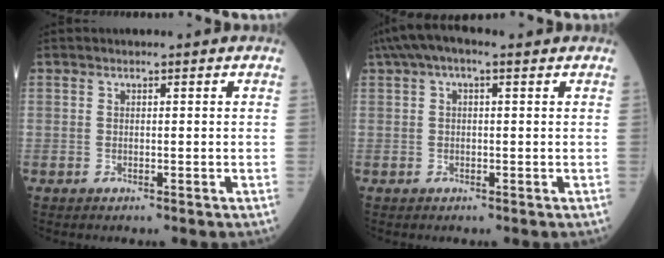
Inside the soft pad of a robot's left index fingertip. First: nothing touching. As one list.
[{"total": 5.3, "force": [3.0, 1.8, 4.0], "torque": [-0.082, 0.045, 0.047]}]